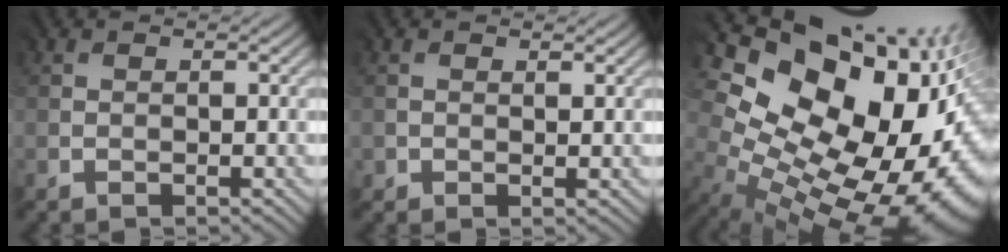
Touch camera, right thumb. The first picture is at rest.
{"total": 0.9, "force": [0.5, 0.7, 0.2], "torque": [-0.001, -0.003, 0.011]}
{"total": 18.9, "force": [1.0, 13.8, 12.8], "torque": [-0.203, -0.017, 0.047]}